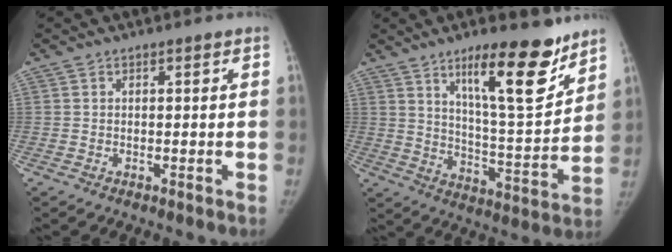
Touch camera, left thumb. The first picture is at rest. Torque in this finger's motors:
{"motor_torque": [0.95, -0.16, 1.38, -1.38, 0.42]}